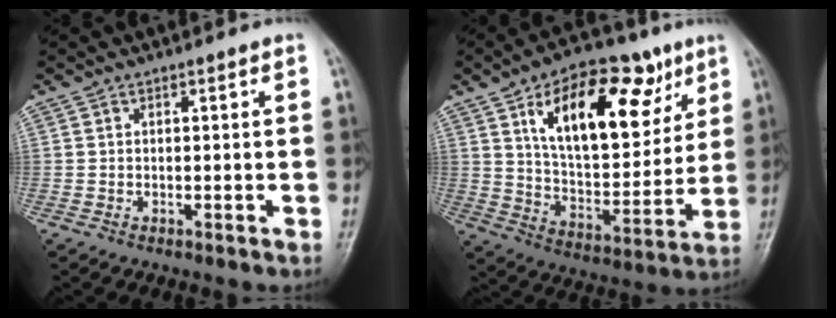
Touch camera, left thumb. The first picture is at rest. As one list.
[{"total": 22.3, "force": [9.9, 11.5, 16.4], "torque": [-0.208, -0.030, 0.164]}]